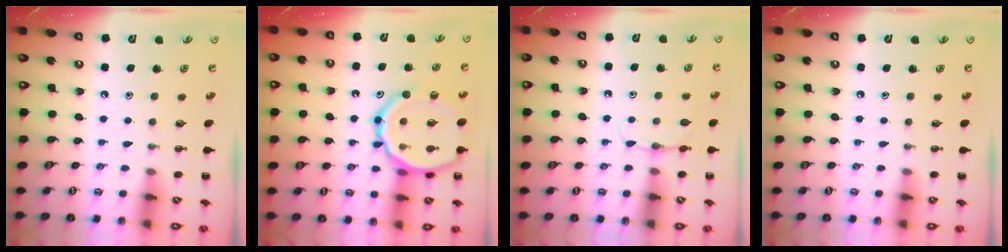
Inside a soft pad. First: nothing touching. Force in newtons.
{"total": 18.1, "press": 18.0, "slide": 2.0}
{"total": 4.7, "press": 4.5, "slide": 1.4}
{"total": 0.0}